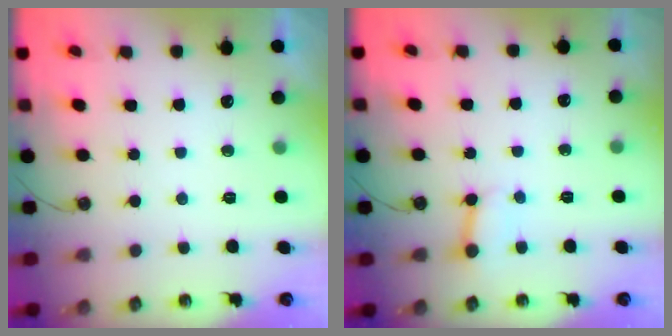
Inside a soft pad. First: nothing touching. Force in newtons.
{"total": 2.6, "press": 2.6, "slide": 0.1}